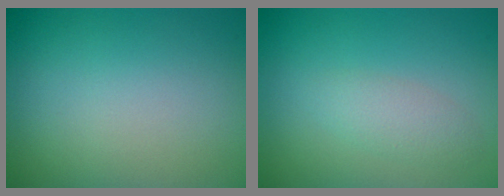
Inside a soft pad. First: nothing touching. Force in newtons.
{"total": 1.8, "press": 1.8, "slide": 0.1}